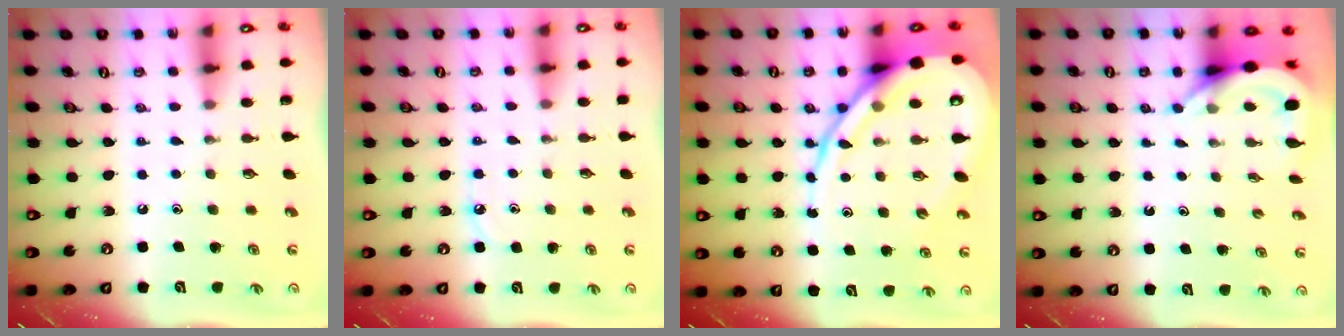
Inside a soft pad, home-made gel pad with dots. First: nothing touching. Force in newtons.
{"total": 4.6, "press": 4.6, "slide": 0.3}
{"total": 16.7, "press": 16.6, "slide": 1.8}
{"total": 5.1, "press": 5.0, "slide": 0.5}